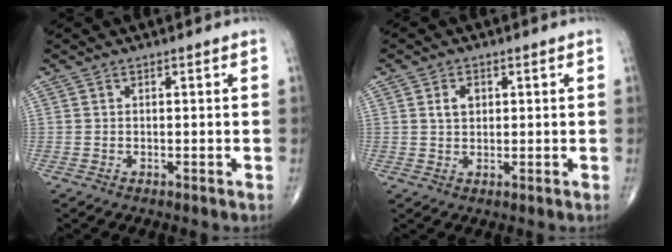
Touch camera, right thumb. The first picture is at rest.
{"total": 3.0, "force": [0.8, 2.1, 2.0], "torque": [-0.026, 0.001, 0.015]}